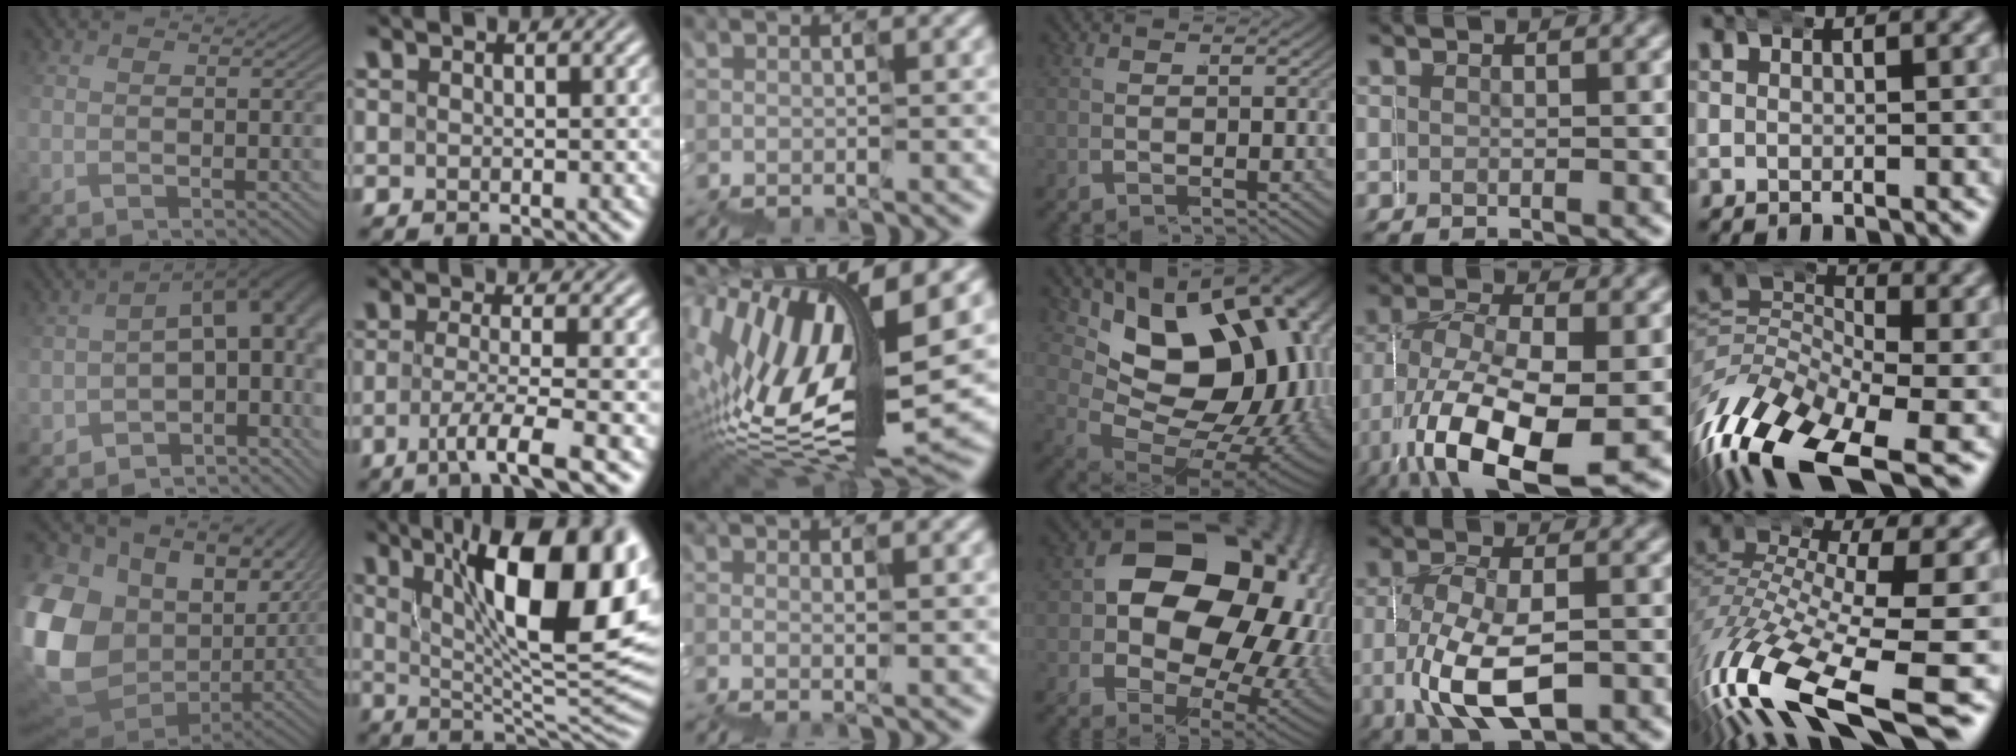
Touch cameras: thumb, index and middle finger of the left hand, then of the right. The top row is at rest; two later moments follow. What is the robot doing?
{"motion": "wrap", "object": "duck tape"}